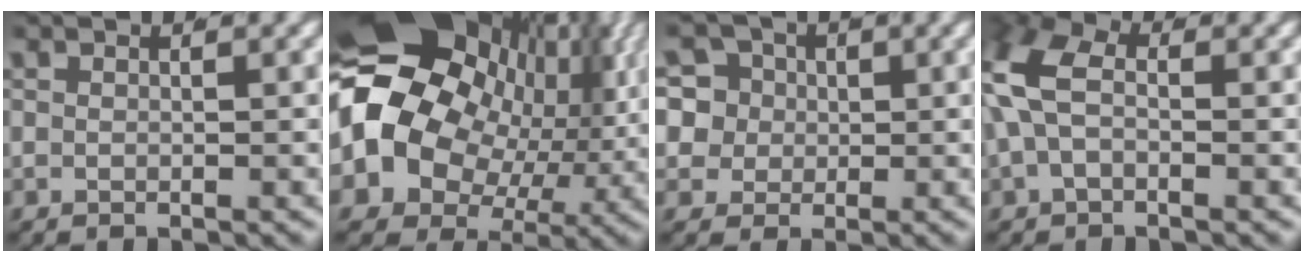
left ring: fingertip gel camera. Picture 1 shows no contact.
{"total": 25.0, "force": [3.6, 19.3, 15.4], "torque": [-0.282, -0.028, 0.045]}
{"total": 9.8, "force": [0.2, 9.1, 3.5], "torque": [-0.105, -0.036, 0.007]}
{"total": 4.9, "force": [0.6, 3.2, 3.6], "torque": [-0.099, 0.001, 0.011]}